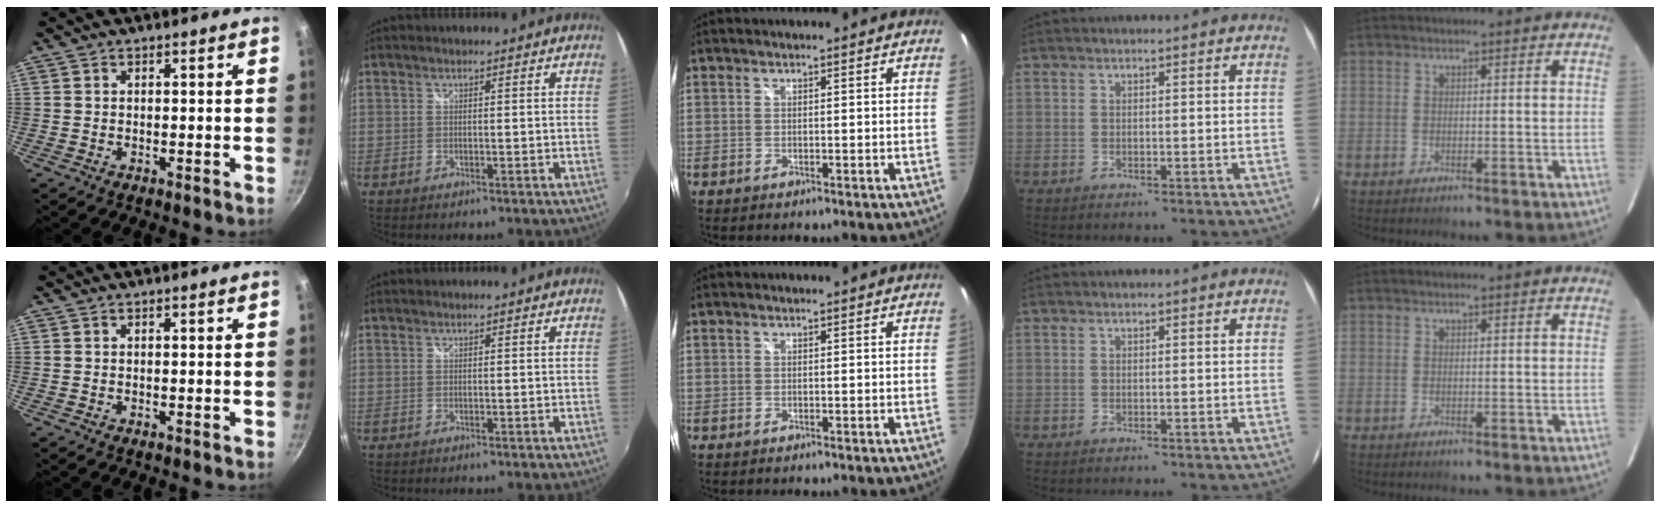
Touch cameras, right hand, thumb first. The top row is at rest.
{}